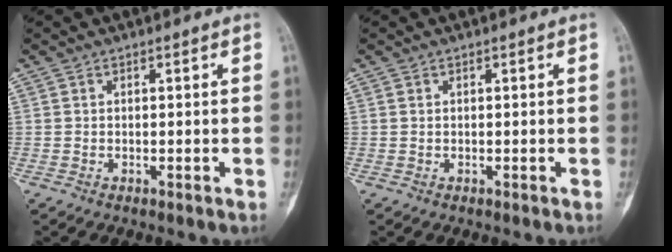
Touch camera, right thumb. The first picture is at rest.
{"total": 0.0}